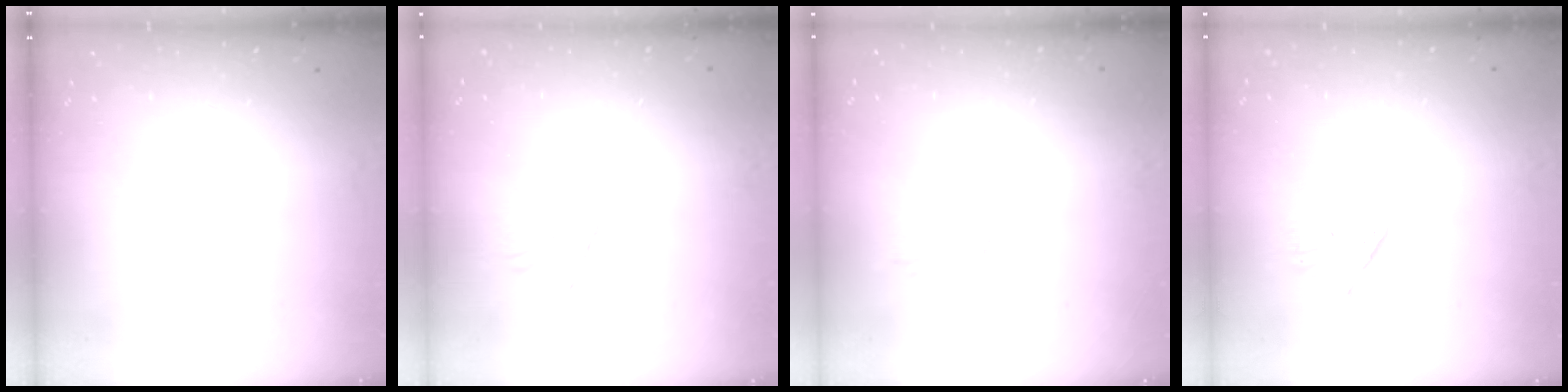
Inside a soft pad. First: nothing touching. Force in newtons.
{"total": 4.2, "press": 4.2, "slide": 0.2}
{"total": 4.1, "press": 4.1, "slide": 0.4}
{"total": 2.2, "press": 2.2, "slide": 0.2}